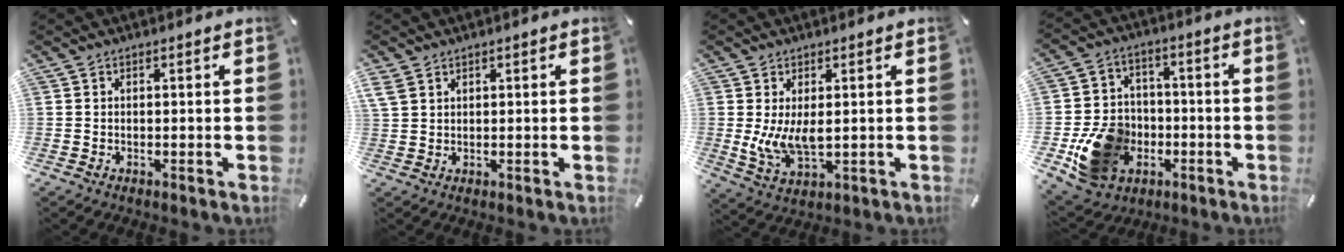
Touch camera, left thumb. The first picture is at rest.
{"total": 2.7, "force": [1.6, 1.9, 1.1], "torque": [-0.024, 0.001, 0.031]}
{"total": 7.8, "force": [0.9, 4.2, 6.5], "torque": [-0.145, -0.012, 0.013]}
{"total": 15.3, "force": [-5.3, 12.2, 7.6], "torque": [-0.151, 0.035, -0.085]}